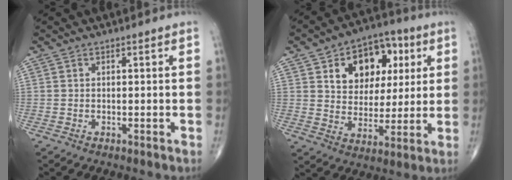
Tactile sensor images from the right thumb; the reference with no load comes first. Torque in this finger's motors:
{"motor_torque": [-0.39, 1.97, 0.85, 0.69, 0.02]}